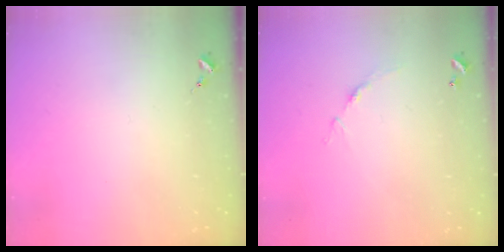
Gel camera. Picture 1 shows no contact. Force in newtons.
{"total": 5.1, "press": 5.1, "slide": 0.4}